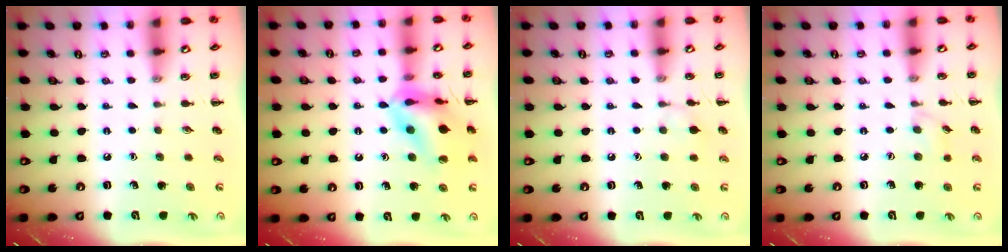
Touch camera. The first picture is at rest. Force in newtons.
{"total": 16.9, "press": 16.8, "slide": 2.3}
{"total": 5.0, "press": 4.6, "slide": 1.9}
{"total": 4.3, "press": 3.9, "slide": 1.7}